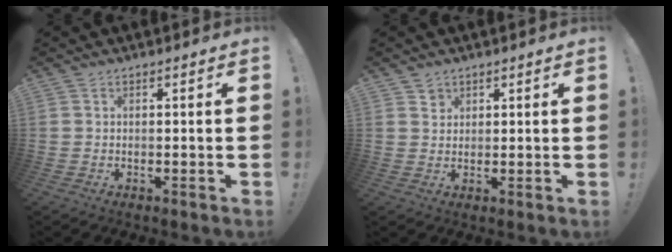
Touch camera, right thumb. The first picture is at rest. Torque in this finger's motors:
{"motor_torque": [0.18, 0.13, -0.02, -0.02, -0.09]}